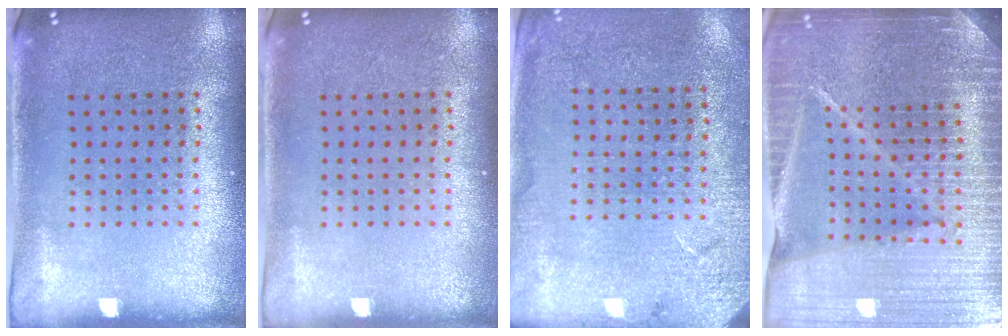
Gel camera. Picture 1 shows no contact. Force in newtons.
{"total": 0.0}
{"total": 2.7, "press": 2.6, "slide": 0.4}
{"total": 6.1, "press": 5.3, "slide": 2.9}